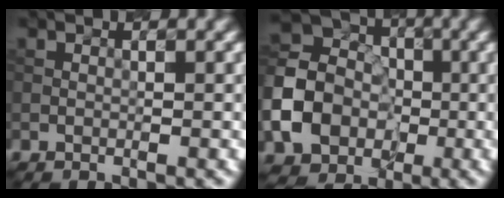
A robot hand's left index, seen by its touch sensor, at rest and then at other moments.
{"total": 8.3, "force": [-2.1, 6.9, 4.0], "torque": [-0.089, -0.003, -0.047]}